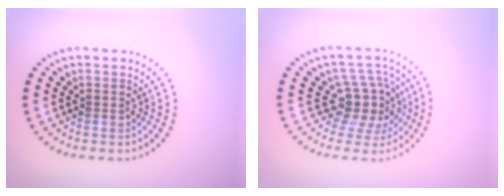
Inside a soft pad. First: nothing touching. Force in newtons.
{"total": 4.3, "press": 3.2, "slide": 2.8}